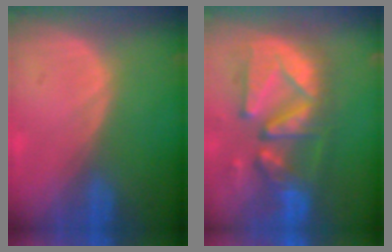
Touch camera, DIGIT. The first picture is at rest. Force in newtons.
{"total": 12.7, "press": 11.2, "slide": 6.1}